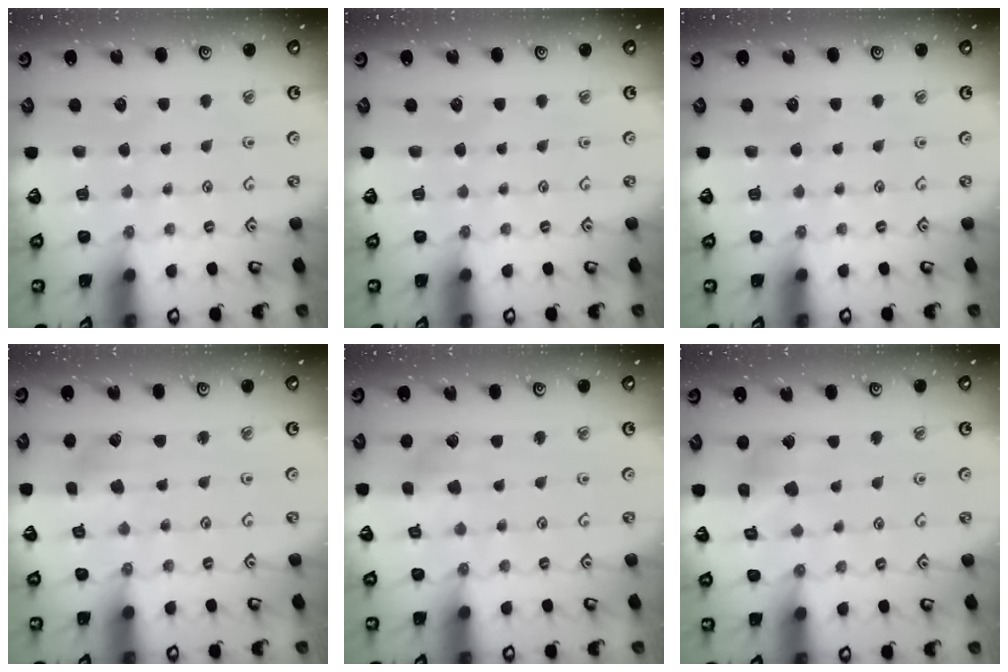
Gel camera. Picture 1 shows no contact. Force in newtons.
{"total": 0.0}
{"total": 0.0}
{"total": 2.3, "press": 2.3, "slide": 0.6}
{"total": 4.8, "press": 4.8, "slide": 0.4}
{"total": 10.6, "press": 10.5, "slide": 1.3}